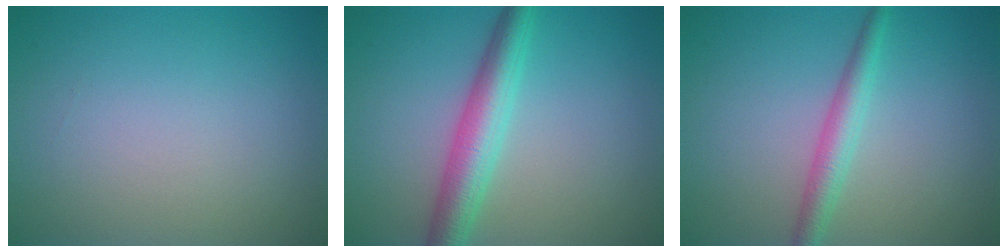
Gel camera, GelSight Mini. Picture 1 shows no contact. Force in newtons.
{"total": 4.7, "press": 4.7, "slide": 0.0}
{"total": 2.6, "press": 2.6, "slide": 0.0}